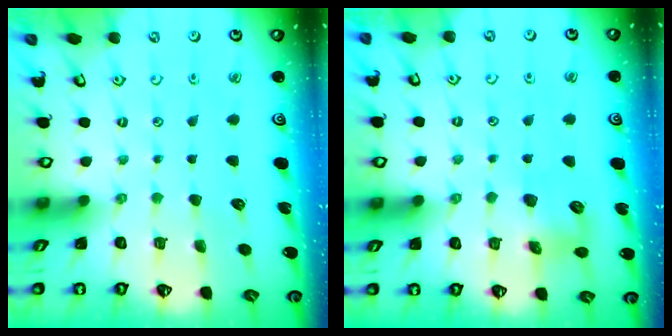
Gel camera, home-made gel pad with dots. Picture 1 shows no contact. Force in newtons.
{"total": 7.5, "press": 7.4, "slide": 0.6}